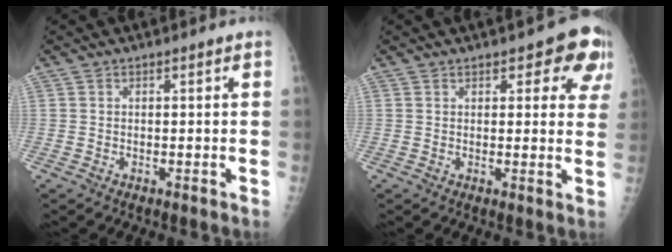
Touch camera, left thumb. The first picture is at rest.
{"total": 7.9, "force": [4.1, 3.7, 5.6], "torque": [-0.020, -0.010, 0.040]}